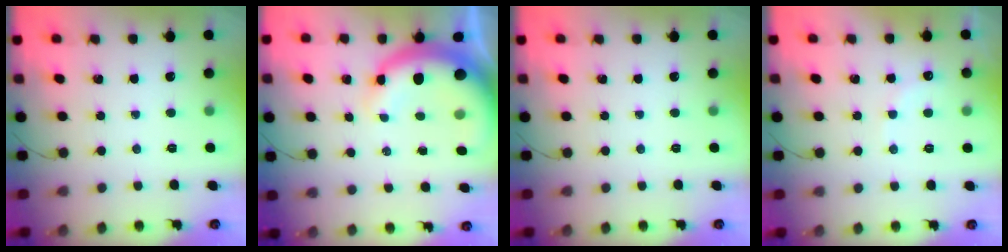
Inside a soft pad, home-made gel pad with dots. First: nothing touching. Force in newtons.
{"total": 11.2, "press": 10.9, "slide": 2.4}
{"total": 0.0}
{"total": 6.7, "press": 6.6, "slide": 1.0}